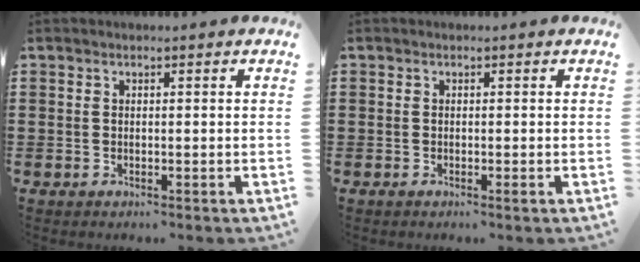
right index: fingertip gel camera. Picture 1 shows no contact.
{"total": 0.7, "force": [-0.3, 0.0, 0.6], "torque": [-0.013, -0.005, -0.004]}